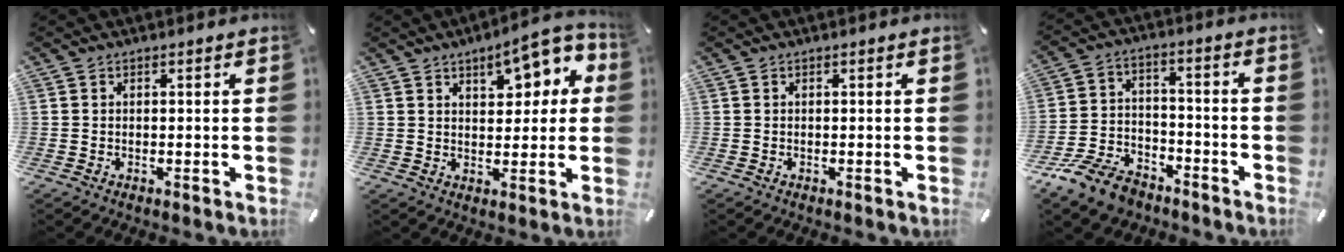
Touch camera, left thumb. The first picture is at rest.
{"total": 10.8, "force": [5.5, 5.7, 7.4], "torque": [-0.084, -0.030, 0.088]}
{"total": 0.0}
{"total": 11.3, "force": [-8.4, 6.0, 4.5], "torque": [-0.086, 0.050, -0.158]}